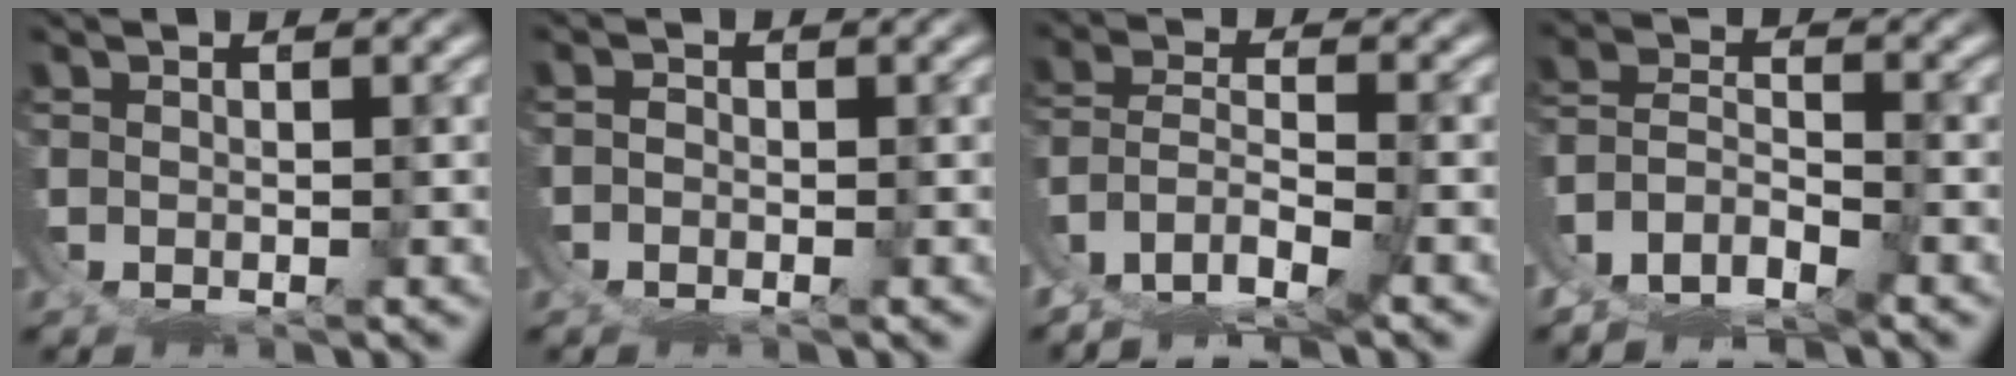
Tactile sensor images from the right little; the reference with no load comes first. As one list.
[{"total": 1.8, "force": [-1.0, 1.5, 0.4], "torque": [-0.014, -0.010, -0.014]}, {"total": 3.4, "force": [-1.0, 1.8, 2.7], "torque": [-0.066, -0.030, -0.001]}, {"total": 7.3, "force": [-2.6, 6.4, 2.5], "torque": [-0.082, -0.039, -0.042]}]